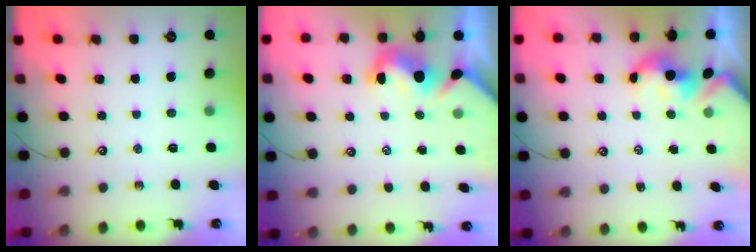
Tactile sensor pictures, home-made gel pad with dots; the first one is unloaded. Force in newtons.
{"total": 2.1, "press": 1.9, "slide": 1.0}
{"total": 1.7, "press": 1.6, "slide": 0.3}